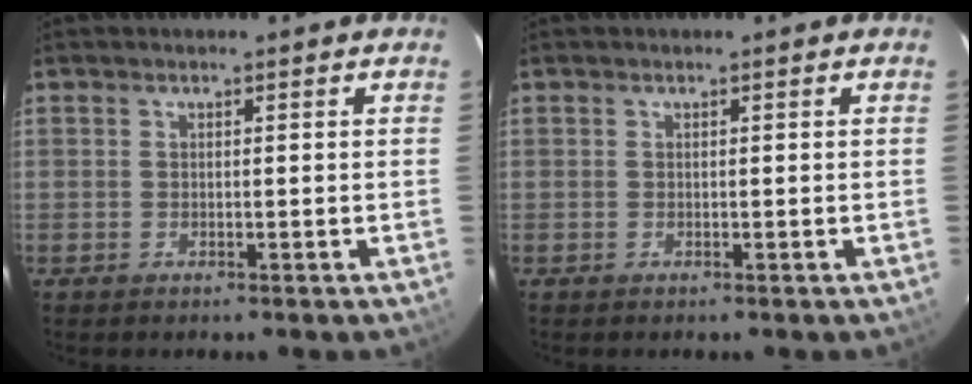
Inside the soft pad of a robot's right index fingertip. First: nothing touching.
{"total": 0.0}